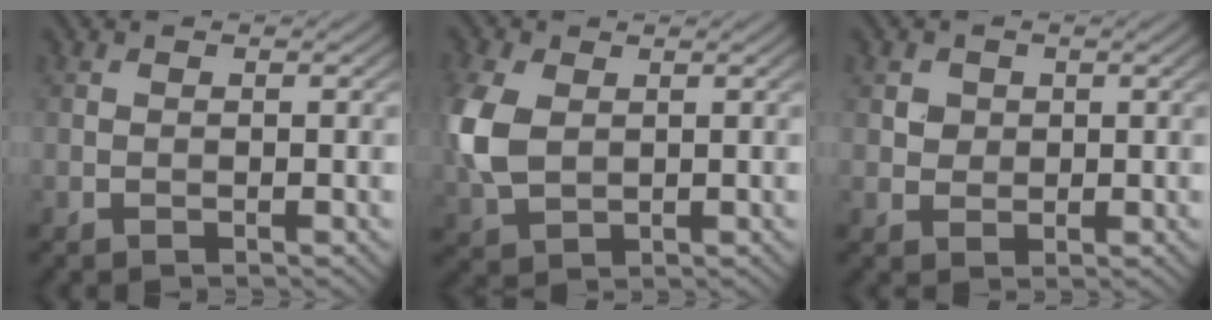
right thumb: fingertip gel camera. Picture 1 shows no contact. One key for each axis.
{"total": 6.9, "fx": 0.8, "fy": 4.7, "fz": 5.0, "tx": -0.158, "ty": 0.001, "tz": 0.016}
{"total": 2.3, "fx": 0.8, "fy": 2.0, "fz": 0.7, "tx": -0.024, "ty": -0.009, "tz": 0.020}